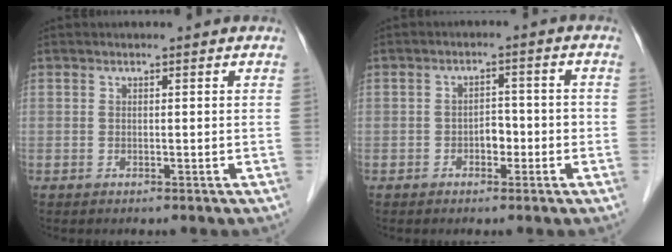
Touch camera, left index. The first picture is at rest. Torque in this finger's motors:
{"motor_torque": [-0.08, 0.04, 0.03, 0.00]}